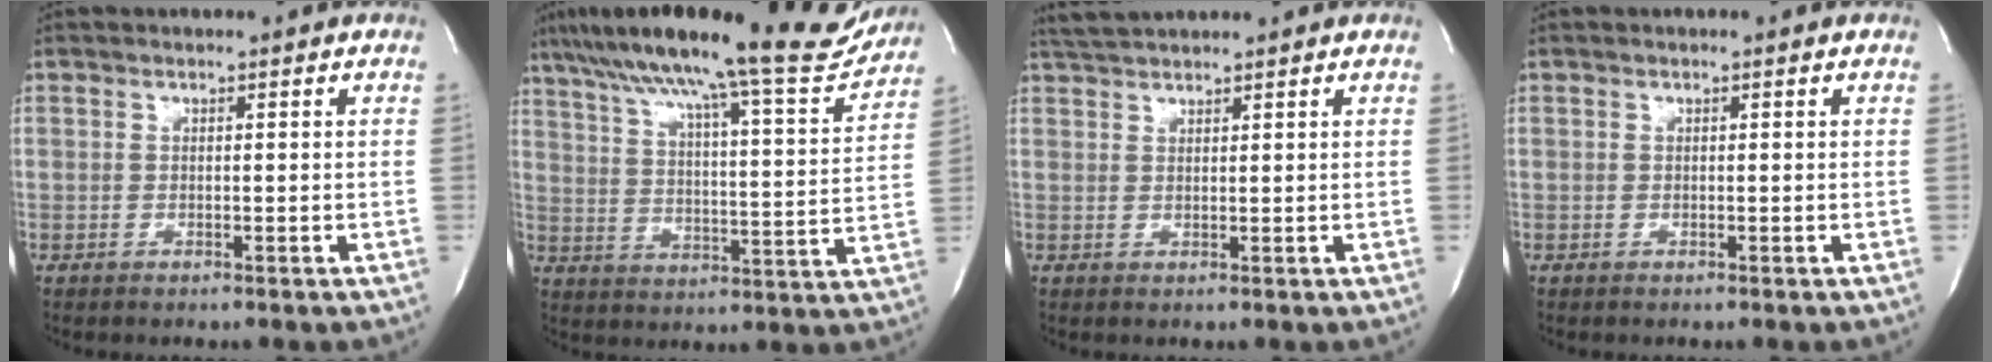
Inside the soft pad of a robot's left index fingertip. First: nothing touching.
{"total": 23.1, "force": [19.8, 1.5, 11.7], "torque": [-0.188, -0.015, 0.275]}
{"total": 3.7, "force": [3.5, 0.0, 1.2], "torque": [-0.027, 0.023, 0.070]}
{"total": 0.0}